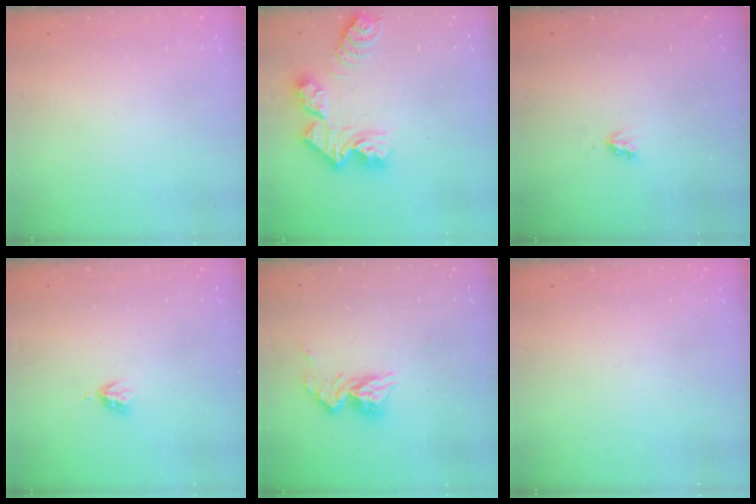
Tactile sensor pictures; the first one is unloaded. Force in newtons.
{"total": 12.0, "press": 12.0, "slide": 1.1}
{"total": 2.6, "press": 2.6, "slide": 0.4}
{"total": 3.2, "press": 3.2, "slide": 0.3}
{"total": 11.5, "press": 11.4, "slide": 1.1}
{"total": 0.0}